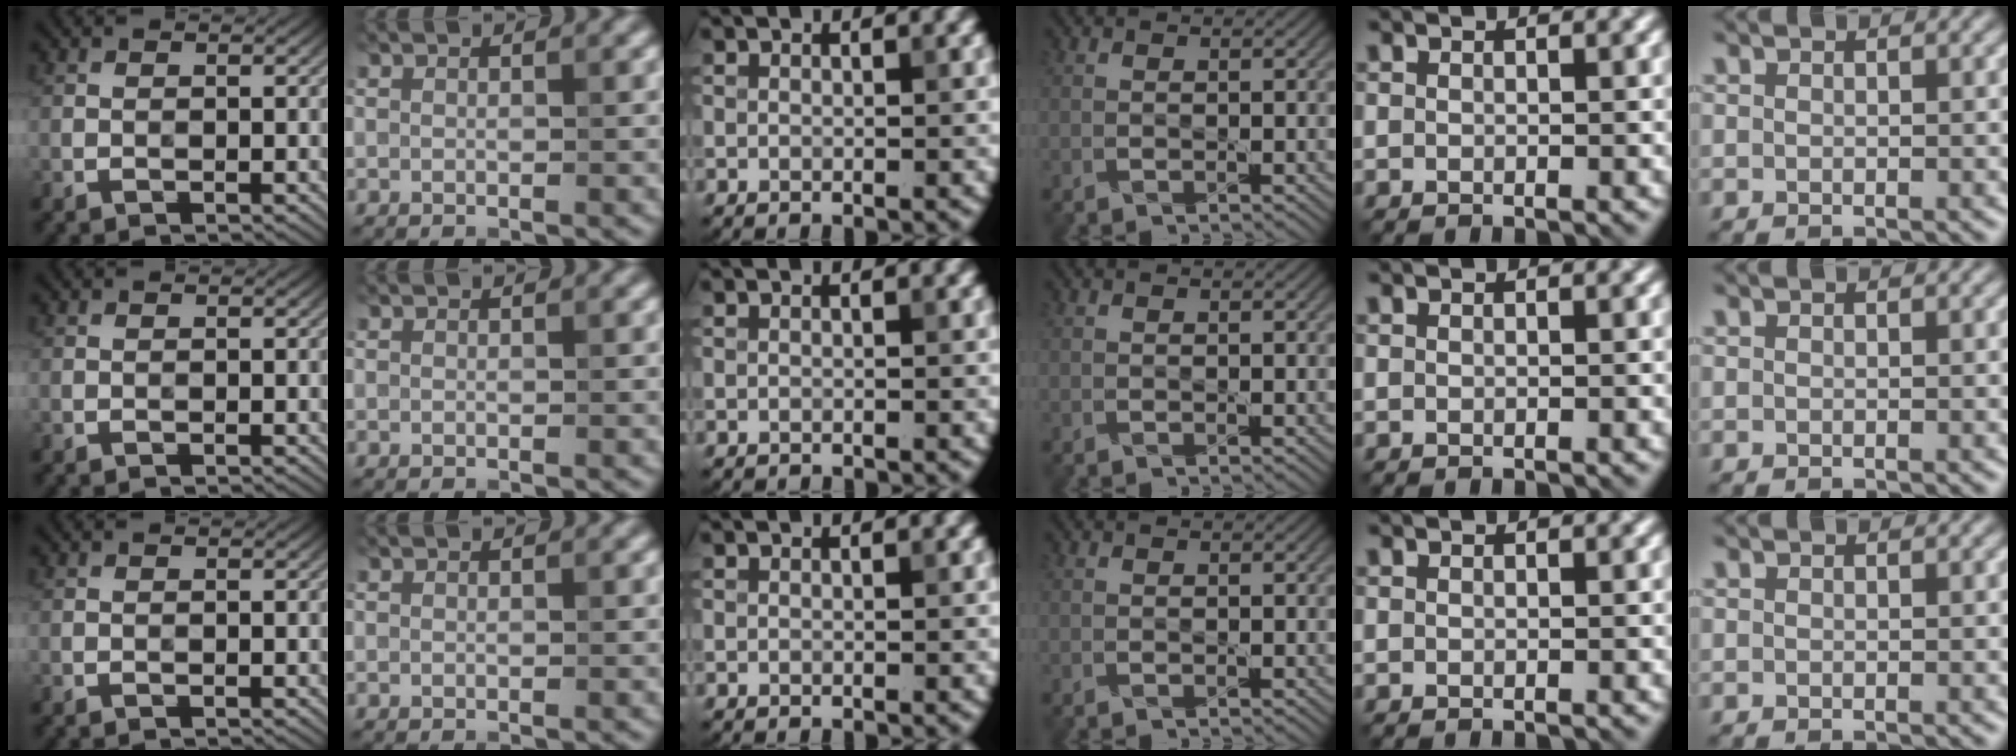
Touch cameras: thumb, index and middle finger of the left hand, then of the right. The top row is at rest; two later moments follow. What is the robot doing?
{"motion": "pour", "object": "pitcher"}